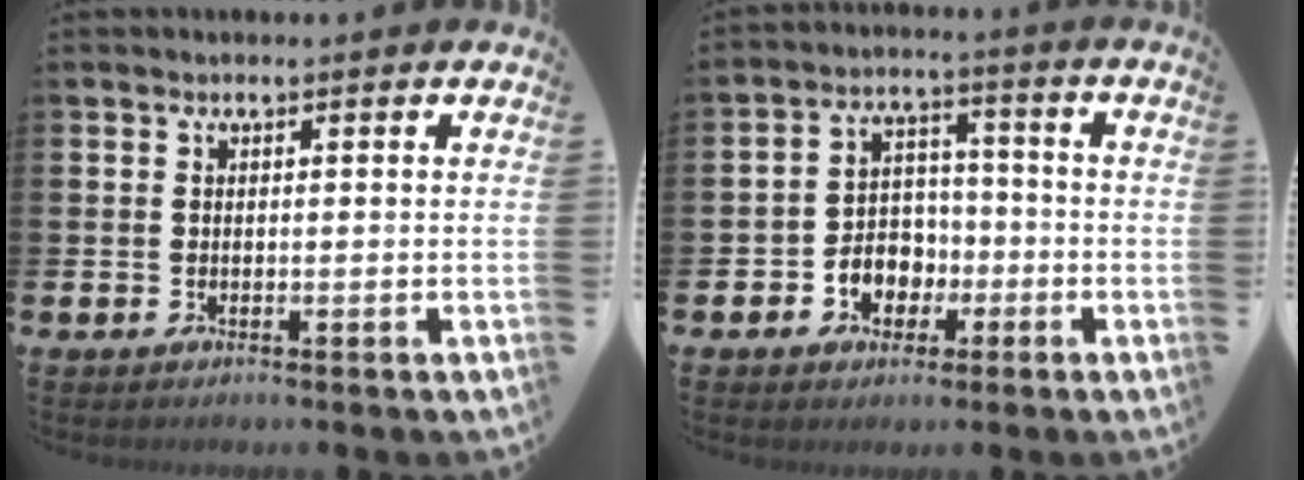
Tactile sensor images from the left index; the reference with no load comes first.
{"total": 4.8, "force": [-1.6, 4.4, 1.3], "torque": [-0.035, 0.005, -0.036]}